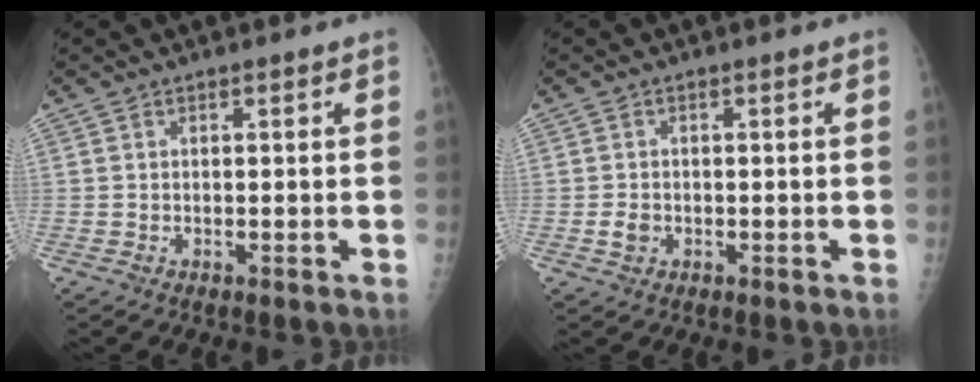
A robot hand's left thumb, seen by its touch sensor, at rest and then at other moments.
{"total": 2.1, "force": [-0.5, 1.7, 1.1], "torque": [-0.015, 0.002, -0.006]}